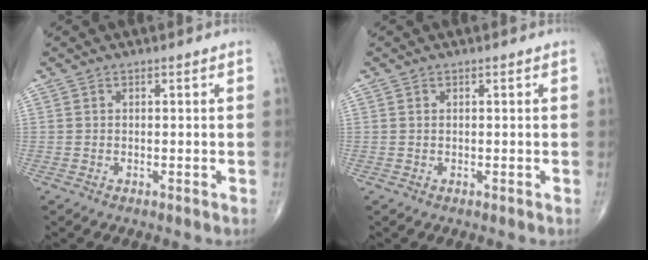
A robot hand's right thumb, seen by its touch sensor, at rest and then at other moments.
{"total": 0.0}